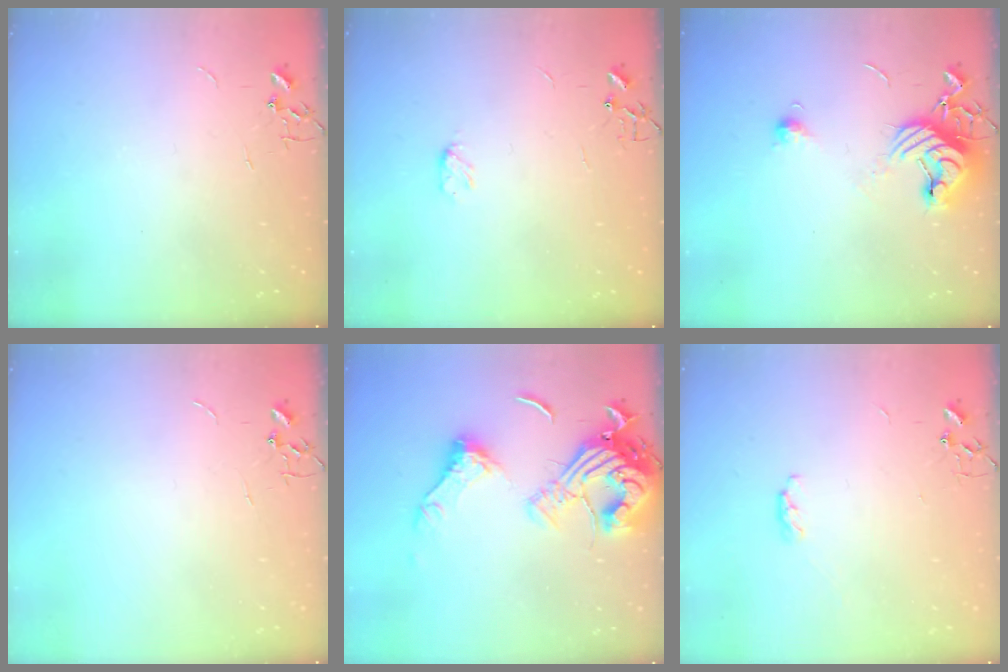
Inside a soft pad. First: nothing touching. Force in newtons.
{"total": 3.9, "press": 3.9, "slide": 0.4}
{"total": 11.3, "press": 11.2, "slide": 1.3}
{"total": 0.0}
{"total": 18.3, "press": 18.2, "slide": 1.9}
{"total": 3.9, "press": 3.9, "slide": 0.5}